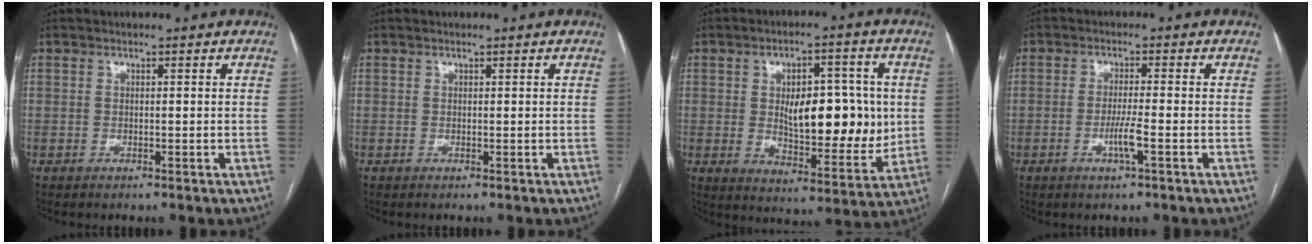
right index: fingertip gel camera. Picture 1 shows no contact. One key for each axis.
{"total": 0.0}
{"total": 14.4, "fx": 1.1, "fy": 6.2, "fz": 12.9, "tx": -0.189, "ty": 0.001, "tz": 0.027}
{"total": 3.6, "fx": -1.4, "fy": -0.3, "fz": 3.3, "tx": -0.065, "ty": -0.006, "tz": -0.027}